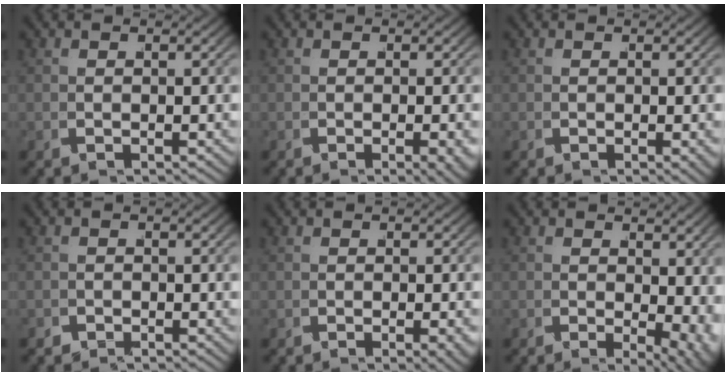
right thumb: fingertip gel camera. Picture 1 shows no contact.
{"total": 2.2, "force": [-0.8, 0.5, 1.9], "torque": [-0.020, 0.000, -0.012]}
{"total": 0.9, "force": [-0.3, 0.3, 0.8], "torque": [-0.012, -0.003, -0.002]}
{"total": 0.9, "force": [-0.8, 0.4, -0.1], "torque": [0.007, -0.005, -0.015]}
{"total": 1.6, "force": [-0.6, 0.4, 1.5], "torque": [-0.016, -0.001, -0.008]}
{"total": 3.9, "force": [0.3, 2.1, 3.3], "torque": [-0.037, -0.016, 0.011]}